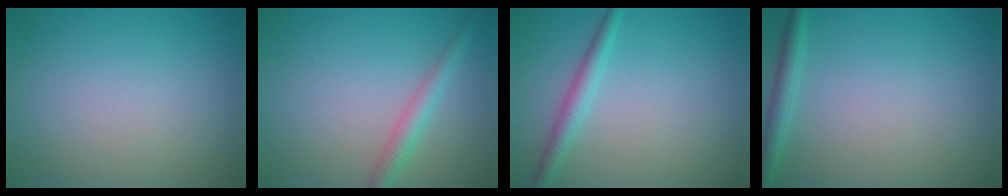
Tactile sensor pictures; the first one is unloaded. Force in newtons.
{"total": 2.2, "press": 2.2, "slide": 0.1}
{"total": 2.1, "press": 2.1, "slide": 0.1}
{"total": 1.8, "press": 1.8, "slide": 0.1}